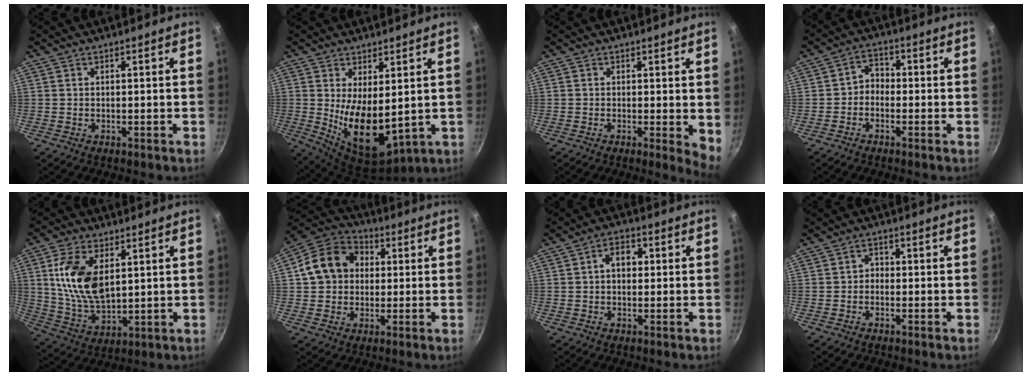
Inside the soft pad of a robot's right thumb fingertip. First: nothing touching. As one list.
[{"total": 12.3, "force": [1.1, 6.0, 10.7], "torque": [-0.161, -0.040, 0.040]}, {"total": 3.9, "force": [0.2, 1.3, 3.7], "torque": [-0.043, -0.010, 0.000]}, {"total": 3.4, "force": [-1.3, 2.7, 1.6], "torque": [-0.009, 0.024, -0.034]}, {"total": 13.9, "force": [3.6, 7.8, 11.0], "torque": [-0.200, -0.019, 0.078]}, {"total": 13.0, "force": [1.9, 10.8, 6.9], "torque": [-0.087, 0.026, 0.014]}, {"total": 4.8, "force": [0.6, 3.5, 3.2], "torque": [-0.028, 0.012, 0.001]}, {"total": 1.8, "force": [-0.8, 1.5, 0.8], "torque": [-0.004, 0.013, -0.018]}]